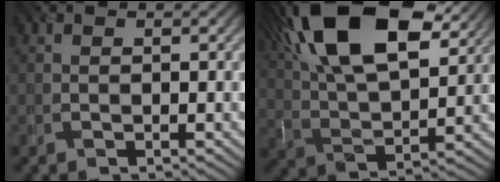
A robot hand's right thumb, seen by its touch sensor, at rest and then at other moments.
{"total": 19.4, "force": [10.2, 9.1, 13.7], "torque": [-0.273, 0.043, 0.148]}